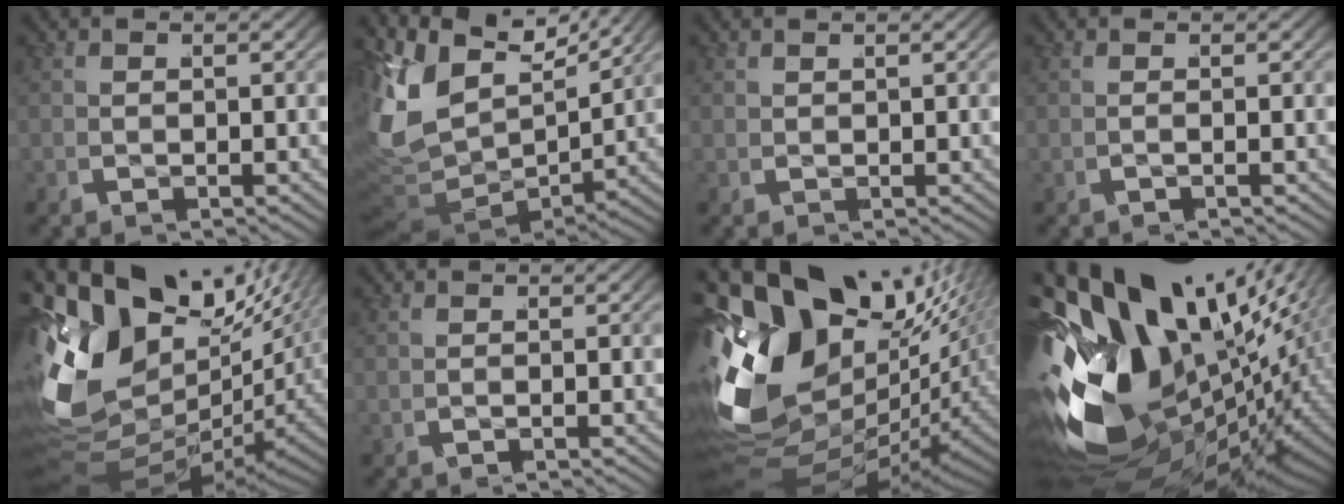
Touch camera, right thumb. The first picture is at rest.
{"total": 14.4, "force": [1.2, 10.3, 10.0], "torque": [-0.247, -0.044, 0.019]}
{"total": 0.9, "force": [0.8, -0.3, -0.2], "torque": [0.006, 0.005, 0.020]}
{"total": 0.5, "force": [-0.2, -0.4, 0.3], "torque": [-0.005, 0.008, -0.007]}
{"total": 19.3, "force": [0.3, 13.0, 14.3], "torque": [-0.304, -0.037, 0.017]}
{"total": 0.0}
{"total": 21.7, "force": [-0.7, 14.1, 16.4], "torque": [-0.354, -0.055, 0.013]}
{"total": 27.5, "force": [-3.4, 18.1, 20.5], "torque": [-0.373, -0.050, -0.037]}